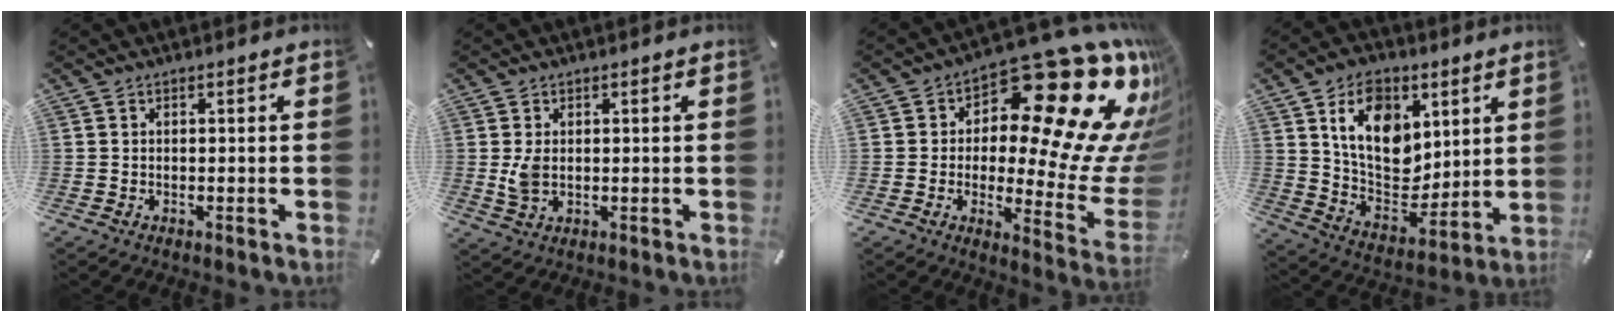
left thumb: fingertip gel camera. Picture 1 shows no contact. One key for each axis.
{"total": 4.3, "fx": 0.3, "fy": 2.9, "fz": 3.2, "tx": -0.067, "ty": -0.004, "tz": 0.003}
{"total": 25.1, "fx": 11.3, "fy": 10.0, "fz": 20.1, "tx": -0.250, "ty": -0.103, "tz": 0.185}
{"total": 14.9, "fx": 6.2, "fy": 10.9, "fz": 8.0, "tx": -0.134, "ty": -0.027, "tz": 0.118}